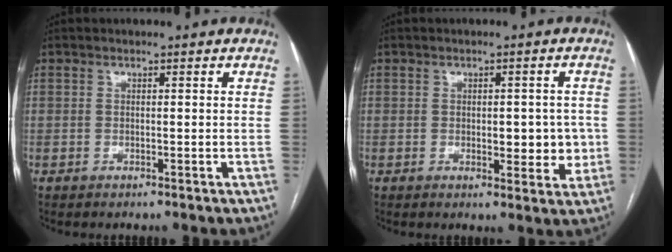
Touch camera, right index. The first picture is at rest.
{"total": 5.8, "force": [-0.4, 2.9, 5.1], "torque": [-0.055, 0.005, 0.001]}